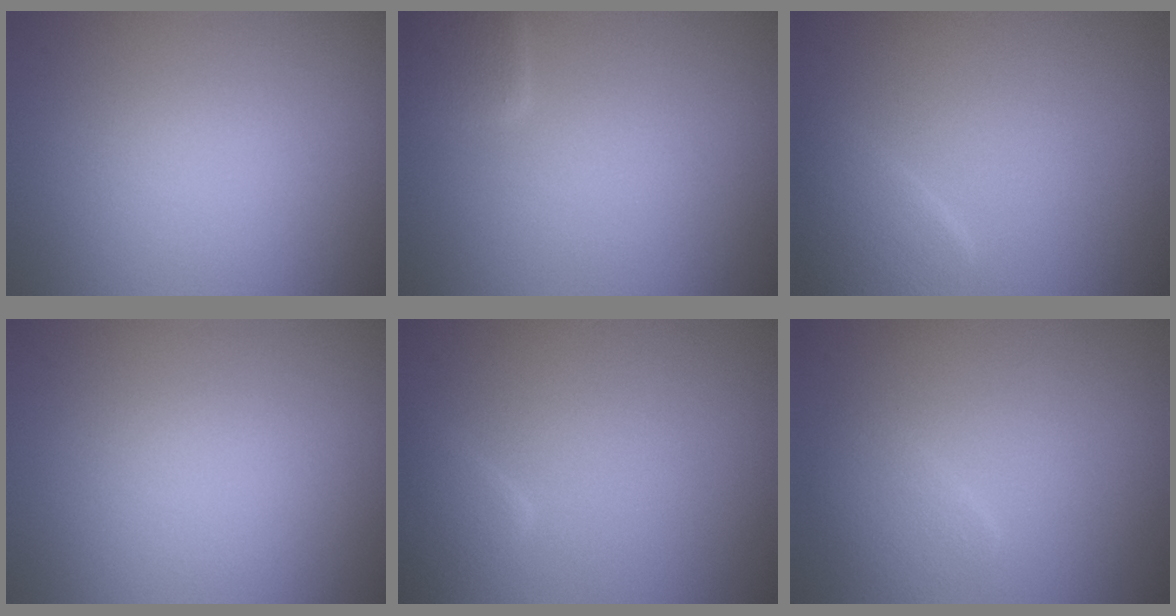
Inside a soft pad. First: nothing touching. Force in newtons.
{"total": 2.1, "press": 2.1, "slide": 0.1}
{"total": 2.2, "press": 2.2, "slide": 0.1}
{"total": 0.0}
{"total": 2.1, "press": 2.1, "slide": 0.1}
{"total": 1.8, "press": 1.8, "slide": 0.1}